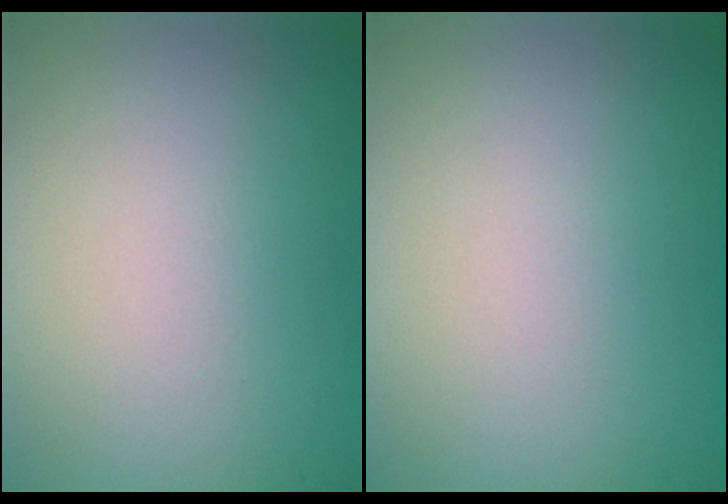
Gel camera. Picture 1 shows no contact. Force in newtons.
{"total": 0.0}